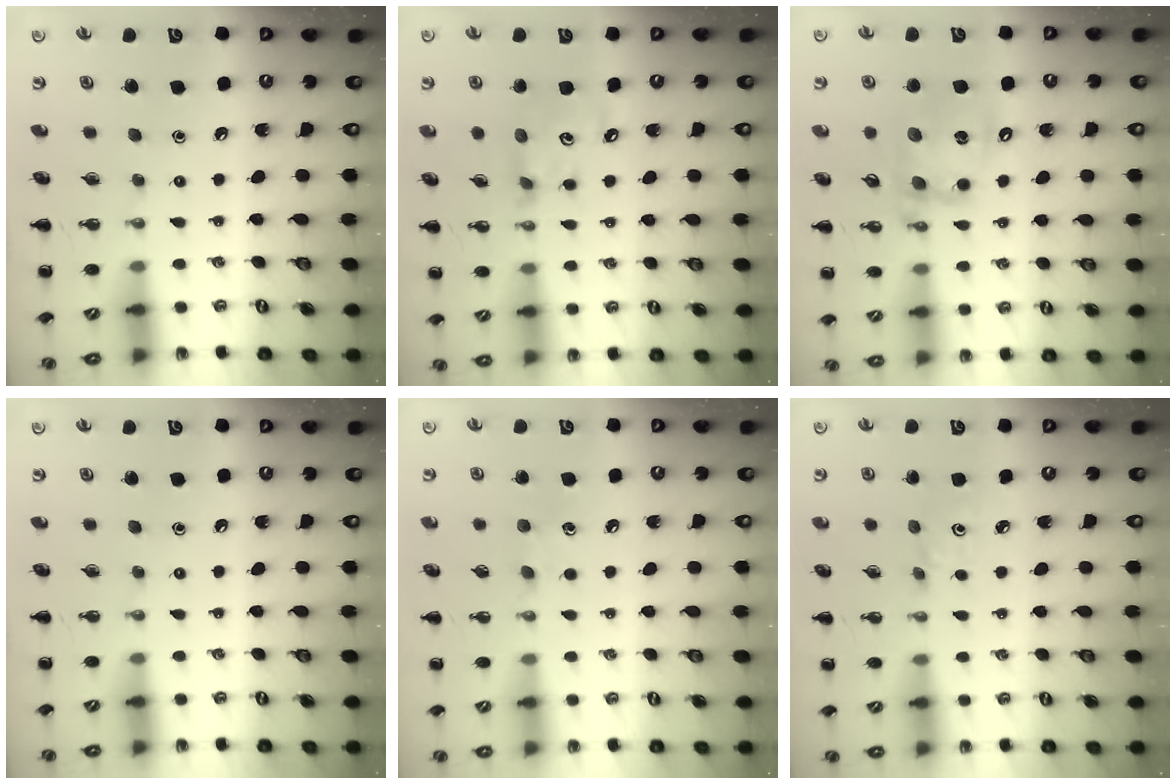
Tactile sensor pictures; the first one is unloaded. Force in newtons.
{"total": 5.4, "press": 5.4, "slide": 0.5}
{"total": 15.1, "press": 14.9, "slide": 2.6}
{"total": 0.0}
{"total": 5.0, "press": 4.8, "slide": 1.5}
{"total": 3.2, "press": 3.0, "slide": 1.0}